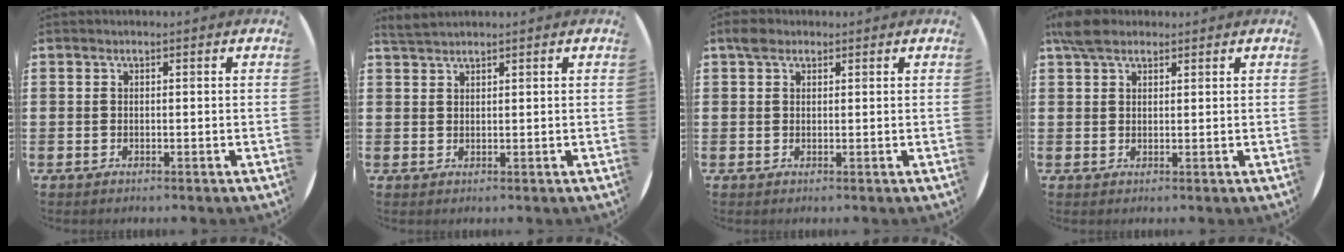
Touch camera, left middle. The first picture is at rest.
{"total": 1.7, "force": [1.7, 0.1, 0.3], "torque": [-0.009, 0.002, 0.033]}
{"total": 1.6, "force": [1.2, 0.9, 0.6], "torque": [-0.006, 0.001, 0.021]}
{"total": 3.7, "force": [2.9, 1.6, 1.6], "torque": [-0.031, 0.001, 0.053]}